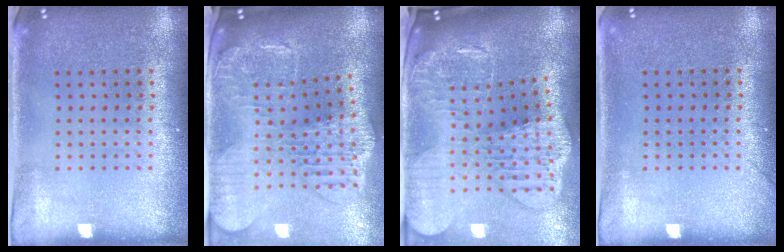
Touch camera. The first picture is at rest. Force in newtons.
{"total": 2.9, "press": 2.5, "slide": 1.5}
{"total": 4.4, "press": 3.3, "slide": 2.9}
{"total": 0.7, "press": 0.7, "slide": 0.1}